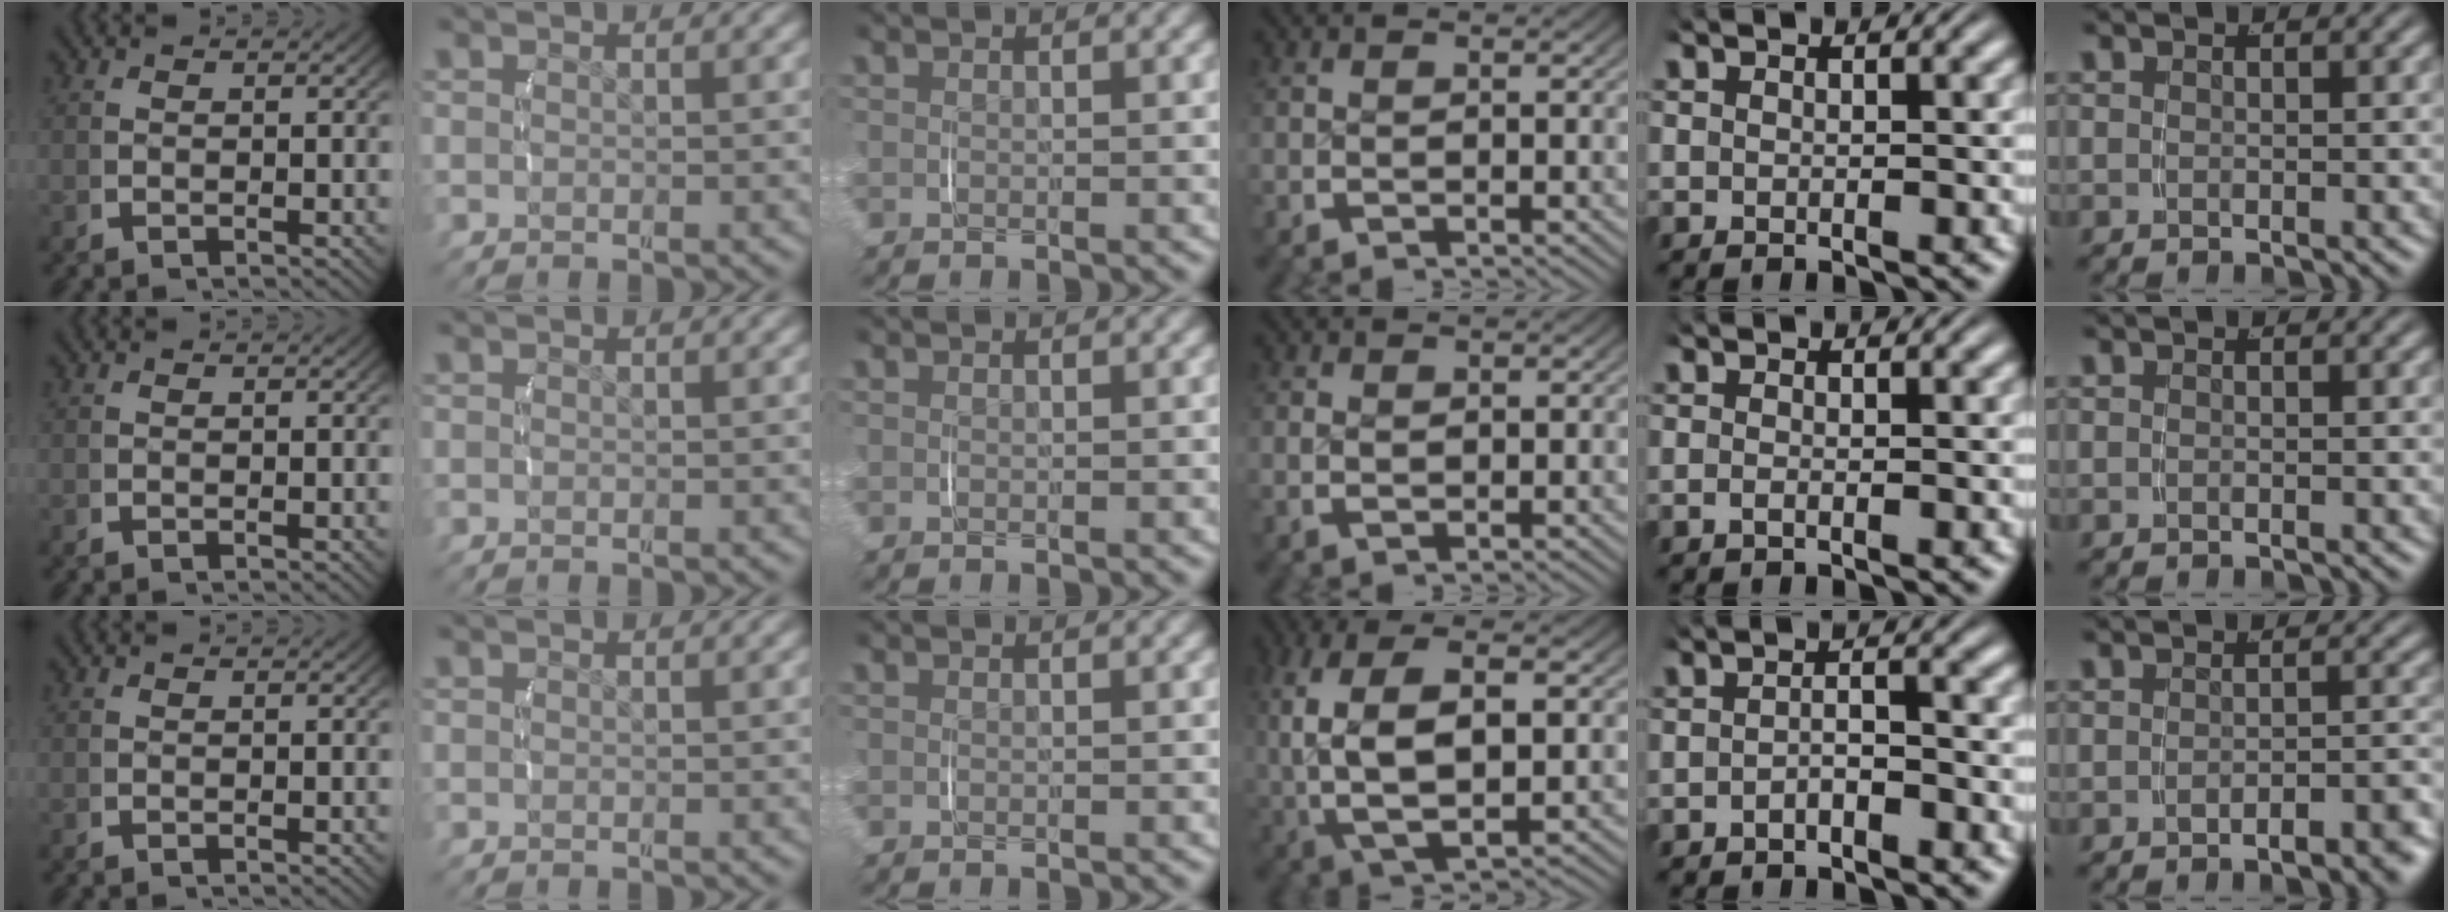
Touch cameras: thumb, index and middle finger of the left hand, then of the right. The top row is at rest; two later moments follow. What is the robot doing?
{"motion": "lift_and_place", "object": "napkin"}